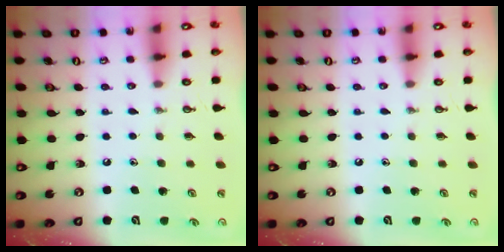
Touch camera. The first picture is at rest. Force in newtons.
{"total": 0.0}